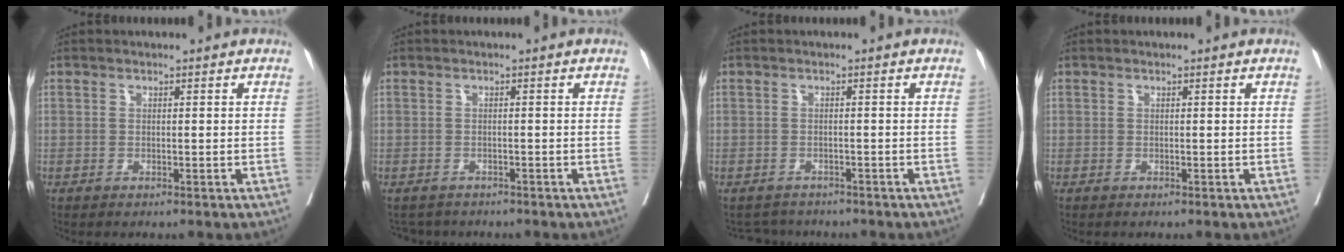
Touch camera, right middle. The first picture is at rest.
{"total": 2.9, "force": [-2.7, 1.2, -0.2], "torque": [-0.002, -0.006, -0.043]}
{"total": 3.2, "force": [-3.0, 1.0, -0.3], "torque": [0.003, -0.005, -0.047]}
{"total": 0.0}